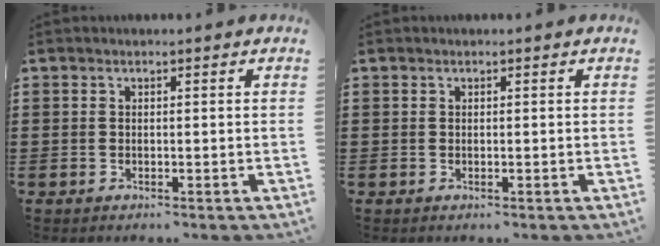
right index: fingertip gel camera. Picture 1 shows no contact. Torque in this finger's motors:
{"motor_torque": [-0.07, 0.06, 0.02, 0.04]}